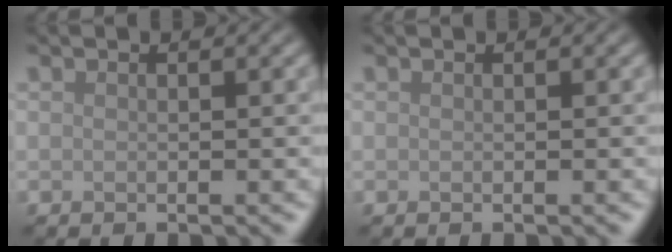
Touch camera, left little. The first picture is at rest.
{"total": 0.0}